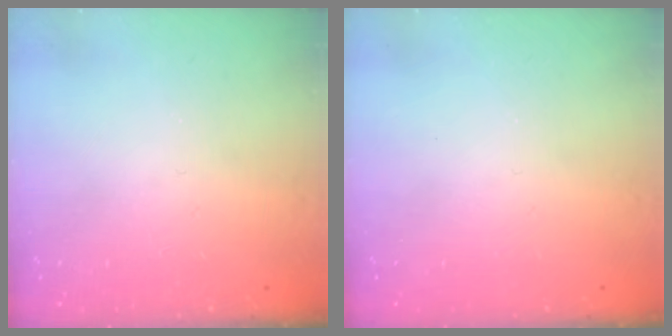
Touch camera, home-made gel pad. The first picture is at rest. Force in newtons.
{"total": 0.0}